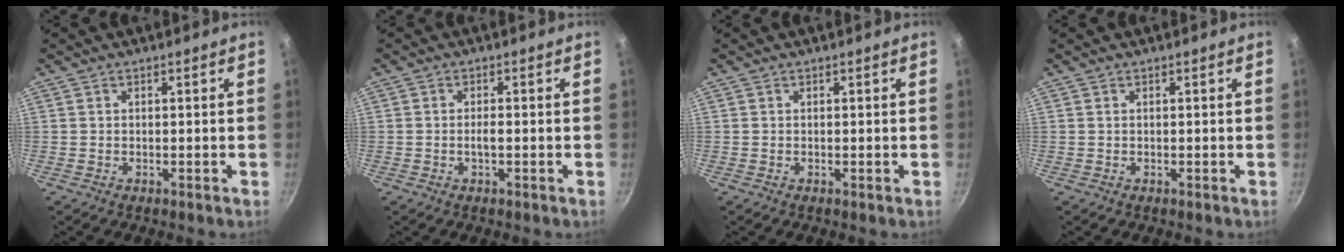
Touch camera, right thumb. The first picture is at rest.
{"total": 1.6, "force": [-0.4, 0.5, 1.5], "torque": [-0.029, 0.006, -0.010]}
{"total": 0.0}
{"total": 0.0}